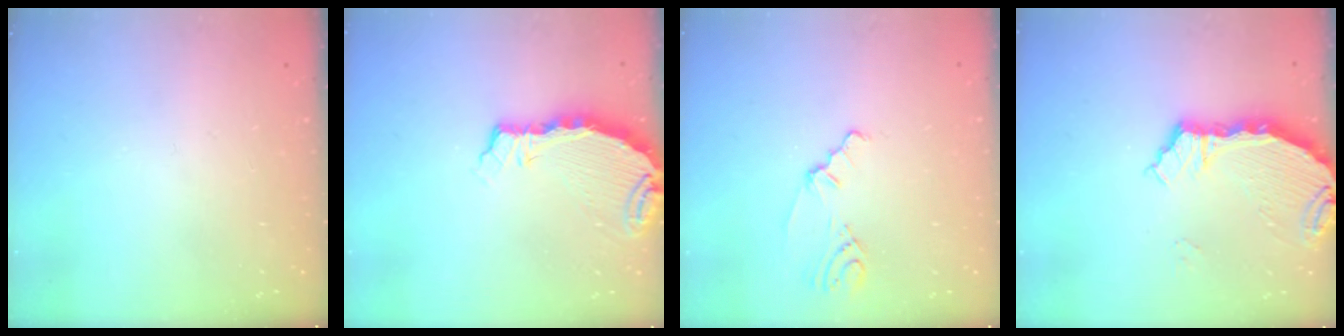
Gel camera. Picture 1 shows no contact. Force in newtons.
{"total": 5.6, "press": 5.6, "slide": 0.6}
{"total": 1.8, "press": 1.7, "slide": 0.5}
{"total": 7.0, "press": 5.5, "slide": 4.3}